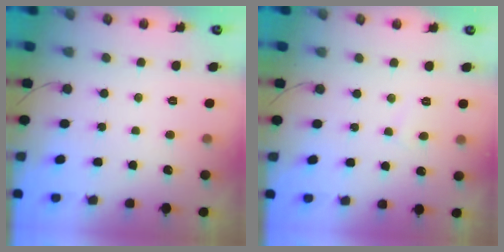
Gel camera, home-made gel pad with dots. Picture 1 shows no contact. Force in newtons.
{"total": 2.8, "press": 2.8, "slide": 0.3}